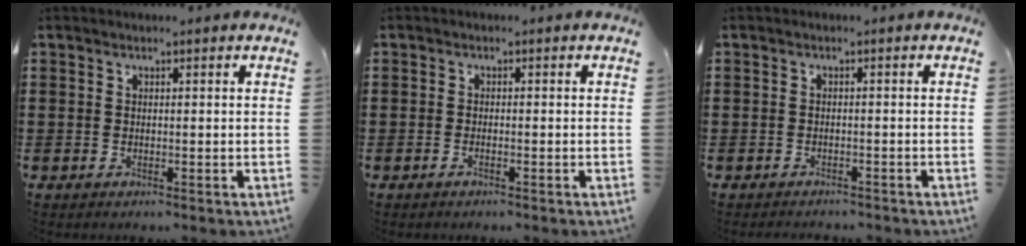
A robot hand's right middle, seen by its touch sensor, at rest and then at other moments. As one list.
[{"total": 0.7, "force": [-0.5, 0.1, 0.5], "torque": [-0.012, -0.004, -0.008]}, {"total": 1.0, "force": [-1.0, 0.0, -0.1], "torque": [-0.002, 0.001, -0.022]}]